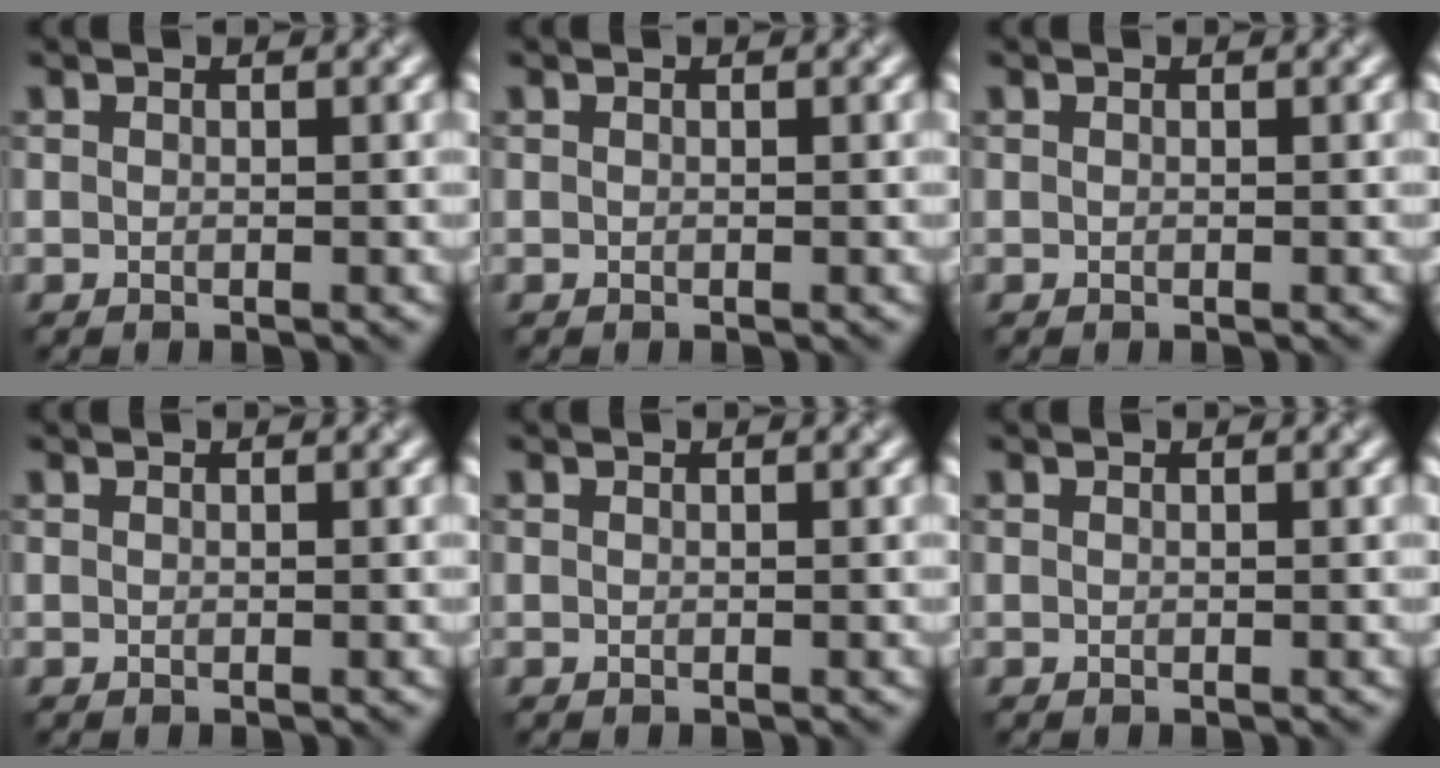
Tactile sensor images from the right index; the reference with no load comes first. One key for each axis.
{"total": 0.0}
{"total": 0.0}
{"total": 0.0}
{"total": 0.0}
{"total": 0.0}